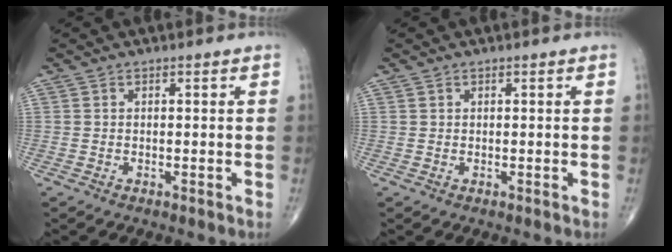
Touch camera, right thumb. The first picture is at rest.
{"total": 0.0}